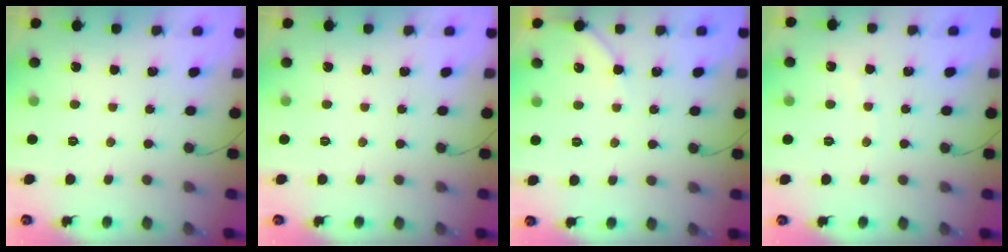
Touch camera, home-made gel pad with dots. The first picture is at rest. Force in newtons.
{"total": 0.0}
{"total": 4.4, "press": 4.3, "slide": 0.5}
{"total": 2.4, "press": 2.3, "slide": 0.3}